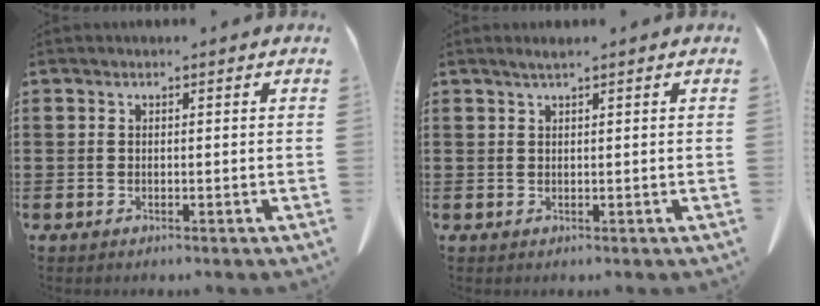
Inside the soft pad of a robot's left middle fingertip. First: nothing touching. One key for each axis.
{"total": 1.1, "fx": 0.8, "fy": -0.1, "fz": 0.8, "tx": -0.015, "ty": -0.002, "tz": 0.015}